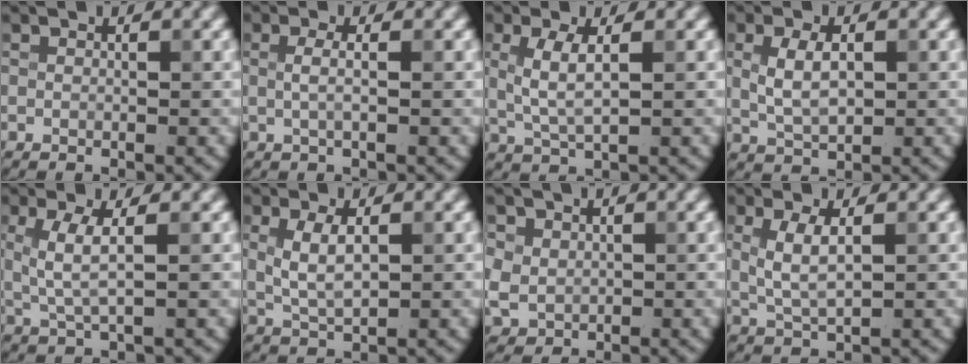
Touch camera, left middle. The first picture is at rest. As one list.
[{"total": 1.5, "force": [0.1, 0.4, 1.4], "torque": [-0.030, 0.001, 0.000]}, {"total": 3.2, "force": [0.5, 1.0, 3.0], "torque": [-0.070, 0.000, 0.011]}, {"total": 3.3, "force": [0.4, 1.8, 2.8], "torque": [-0.062, 0.000, 0.011]}, {"total": 3.0, "force": [0.5, 0.7, 2.9], "torque": [-0.067, -0.001, 0.012]}, {"total": 3.0, "force": [0.5, 1.3, 2.7], "torque": [-0.061, 0.000, 0.012]}, {"total": 3.3, "force": [0.6, 2.9, 1.3], "torque": [-0.037, 0.007, 0.018]}, {"total": 3.1, "force": [0.6, 1.1, 2.8], "torque": [-0.065, 0.000, 0.012]}]